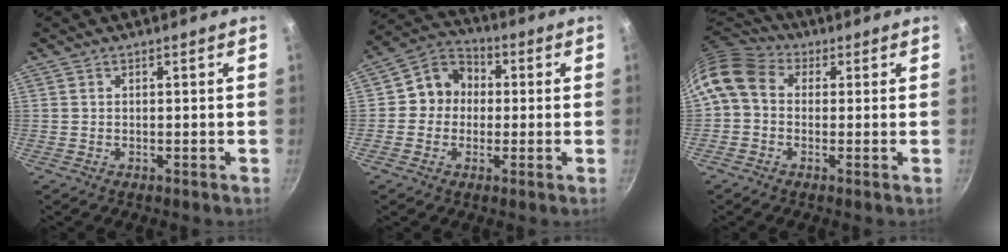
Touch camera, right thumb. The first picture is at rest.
{"total": 8.6, "force": [0.1, 7.8, 3.6], "torque": [-0.020, 0.024, -0.019]}
{"total": 9.9, "force": [1.1, 7.8, 5.9], "torque": [-0.105, 0.024, 0.000]}